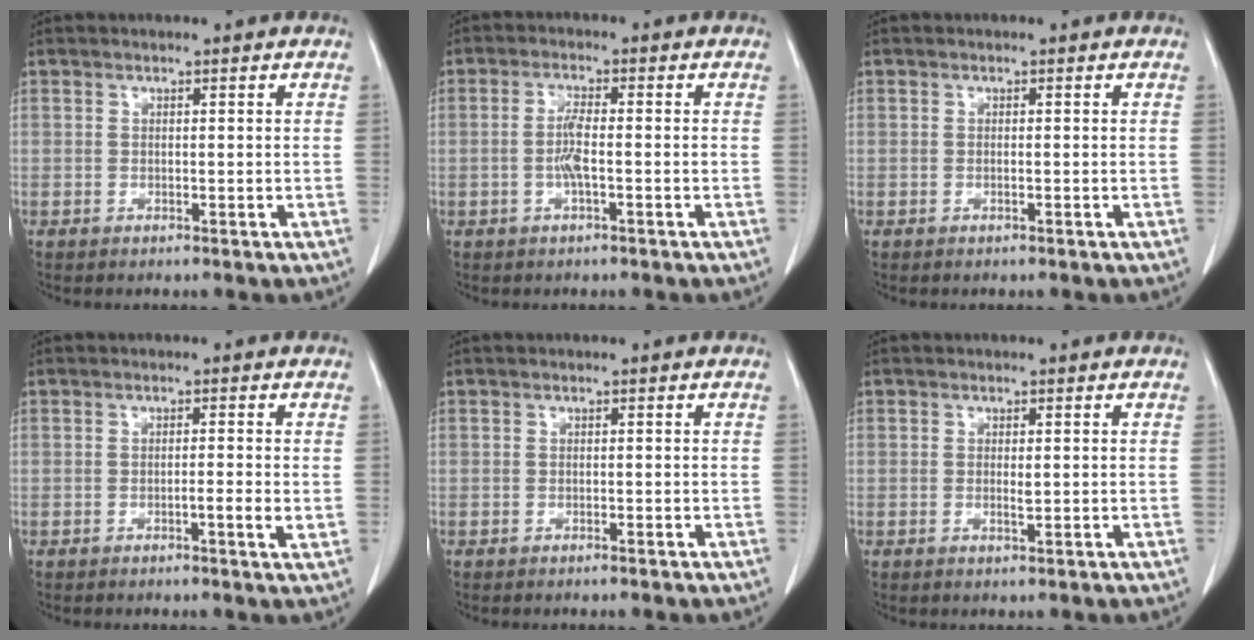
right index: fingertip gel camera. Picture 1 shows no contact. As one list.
[{"total": 3.4, "force": [-0.8, 0.4, 3.2], "torque": [-0.069, 0.001, -0.017]}, {"total": 0.0}, {"total": 2.3, "force": [-0.6, 0.0, 2.2], "torque": [-0.035, -0.002, -0.009]}, {"total": 0.5, "force": [-0.4, 0.0, 0.3], "torque": [-0.011, -0.001, -0.006]}, {"total": 1.2, "force": [-0.1, 0.2, 1.2], "torque": [-0.023, -0.002, -0.001]}]